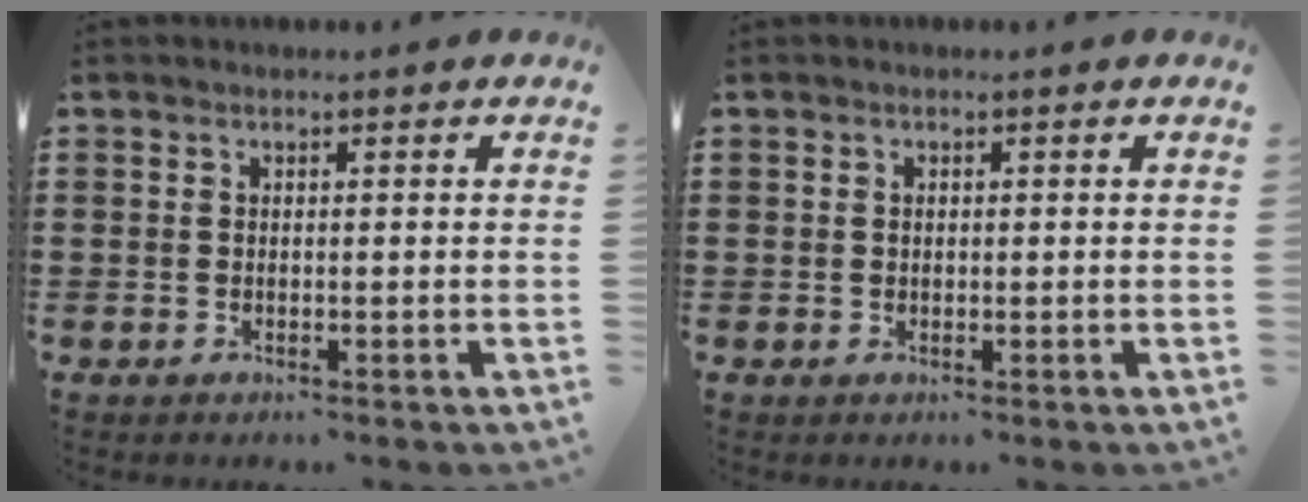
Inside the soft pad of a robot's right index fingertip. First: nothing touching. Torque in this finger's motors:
{"motor_torque": [-0.21, 0.47, -0.02, -0.01]}